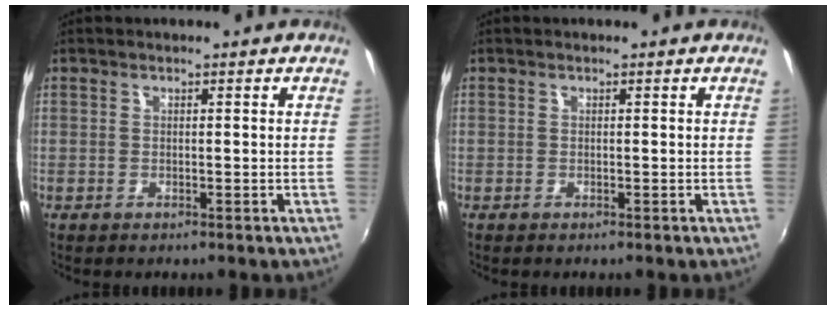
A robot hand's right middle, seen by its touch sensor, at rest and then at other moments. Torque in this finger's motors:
{"motor_torque": [-0.16, 0.22, -0.01, -0.01]}